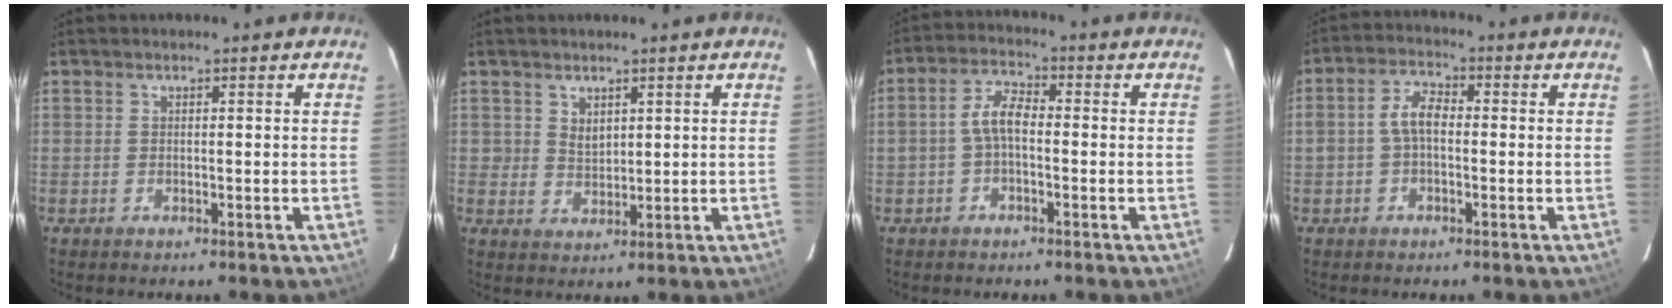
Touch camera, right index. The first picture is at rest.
{"total": 2.6, "force": [1.7, 1.9, 0.6], "torque": [-0.007, 0.001, 0.033]}
{"total": 5.0, "force": [-0.9, 2.5, 4.2], "torque": [-0.088, 0.018, -0.017]}
{"total": 4.9, "force": [-0.5, 2.9, 4.0], "torque": [-0.081, 0.017, -0.007]}